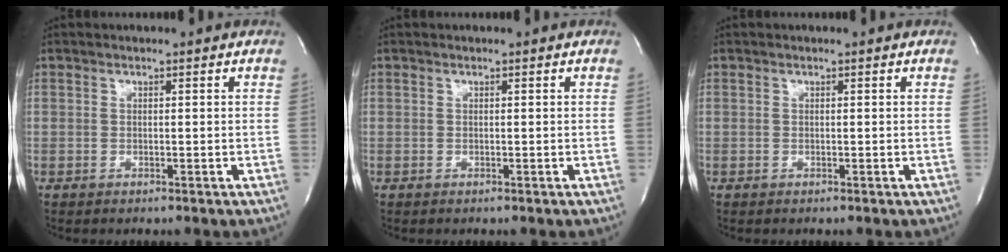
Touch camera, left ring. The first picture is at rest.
{"total": 0.0}
{"total": 0.0}